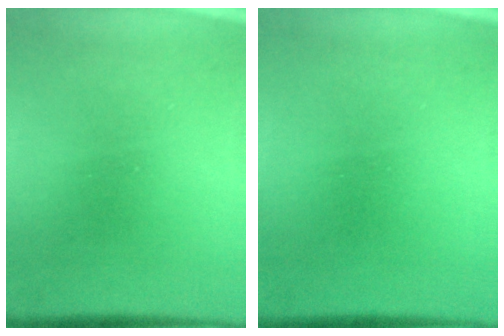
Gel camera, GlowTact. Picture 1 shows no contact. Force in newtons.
{"total": 0.6}